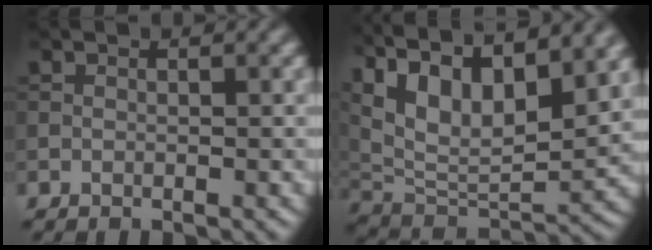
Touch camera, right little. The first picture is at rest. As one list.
[{"total": 15.7, "force": [8.2, 7.1, 11.3], "torque": [-0.218, 0.044, 0.126]}]